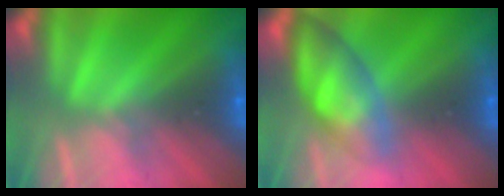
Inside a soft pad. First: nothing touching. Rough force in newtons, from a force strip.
{"total": 5.0}